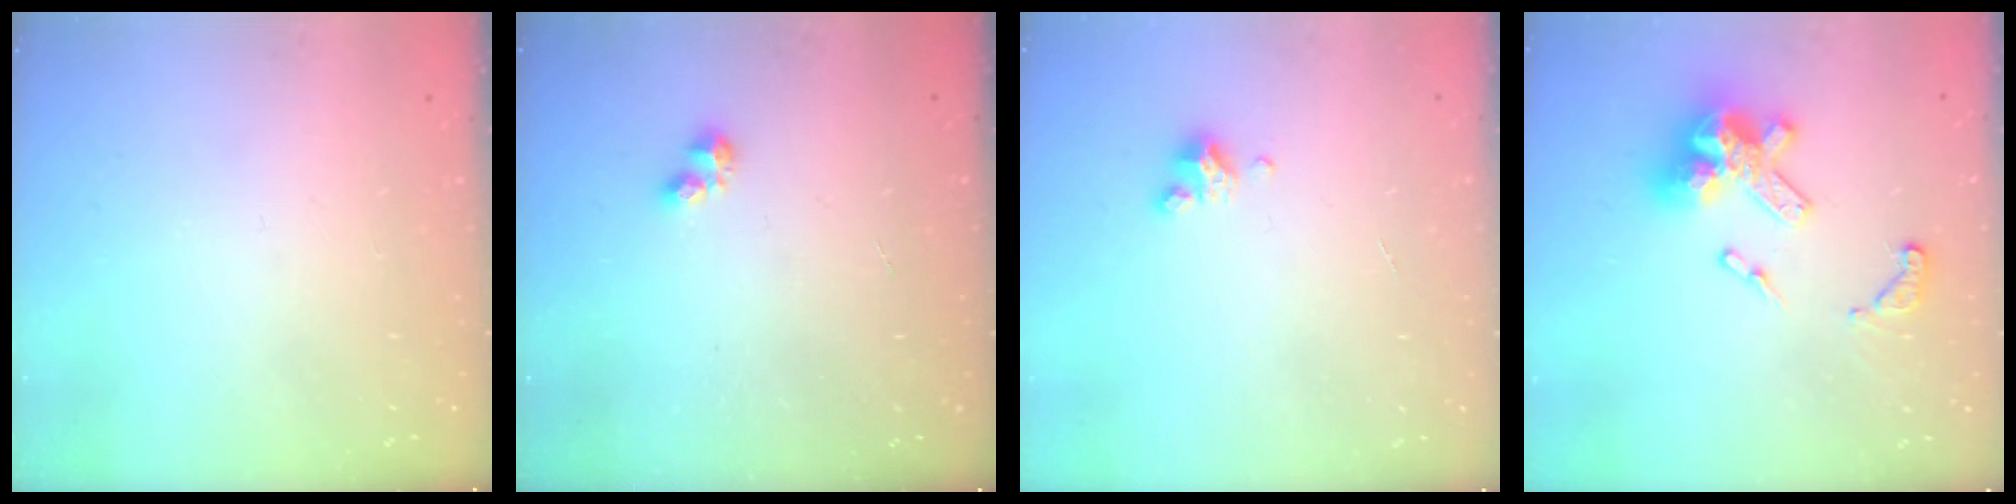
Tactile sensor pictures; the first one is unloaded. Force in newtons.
{"total": 2.2, "press": 2.2, "slide": 0.3}
{"total": 2.9, "press": 2.9, "slide": 0.3}
{"total": 16.9, "press": 16.8, "slide": 1.8}